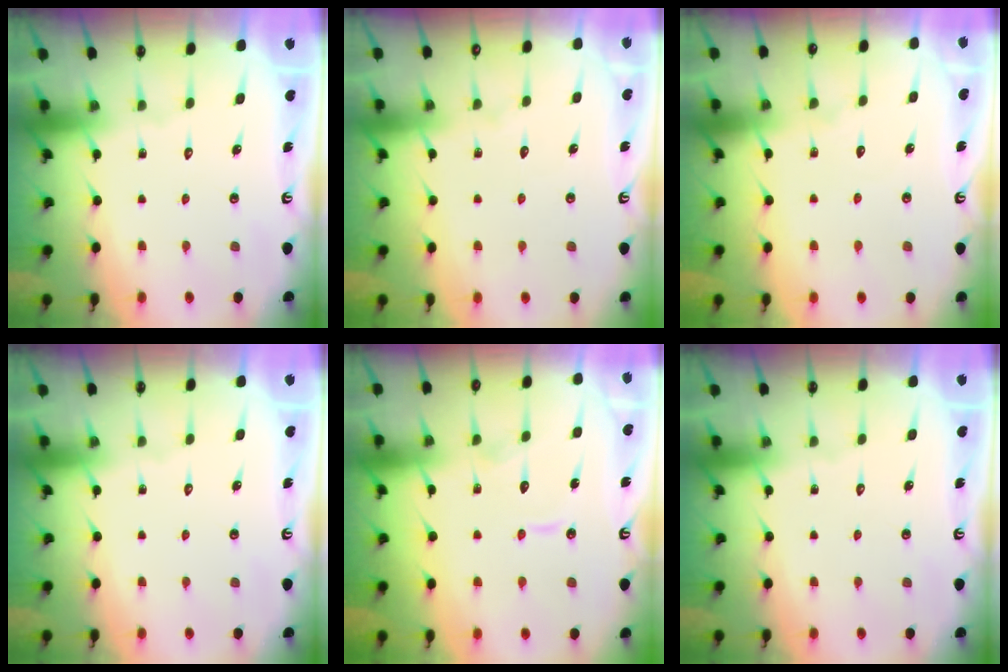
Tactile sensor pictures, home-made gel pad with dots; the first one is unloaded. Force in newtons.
{"total": 3.2, "press": 3.2, "slide": 0.5}
{"total": 4.4, "press": 4.4, "slide": 0.4}
{"total": 0.0}
{"total": 7.2, "press": 7.1, "slide": 0.7}
{"total": 0.0}